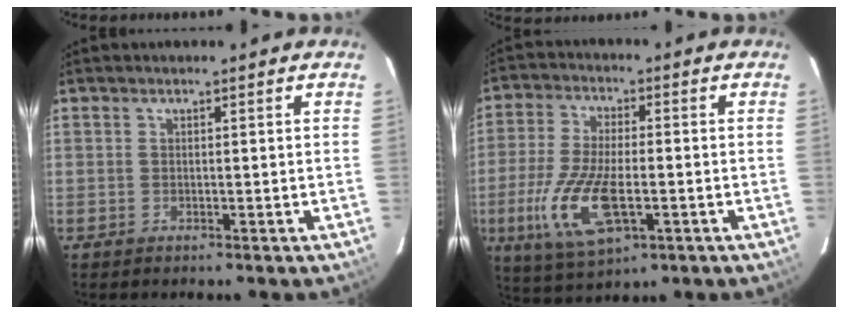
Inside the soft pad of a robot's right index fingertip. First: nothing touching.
{"total": 13.6, "force": [-3.9, 5.4, 11.8], "torque": [-0.252, -0.019, -0.071]}